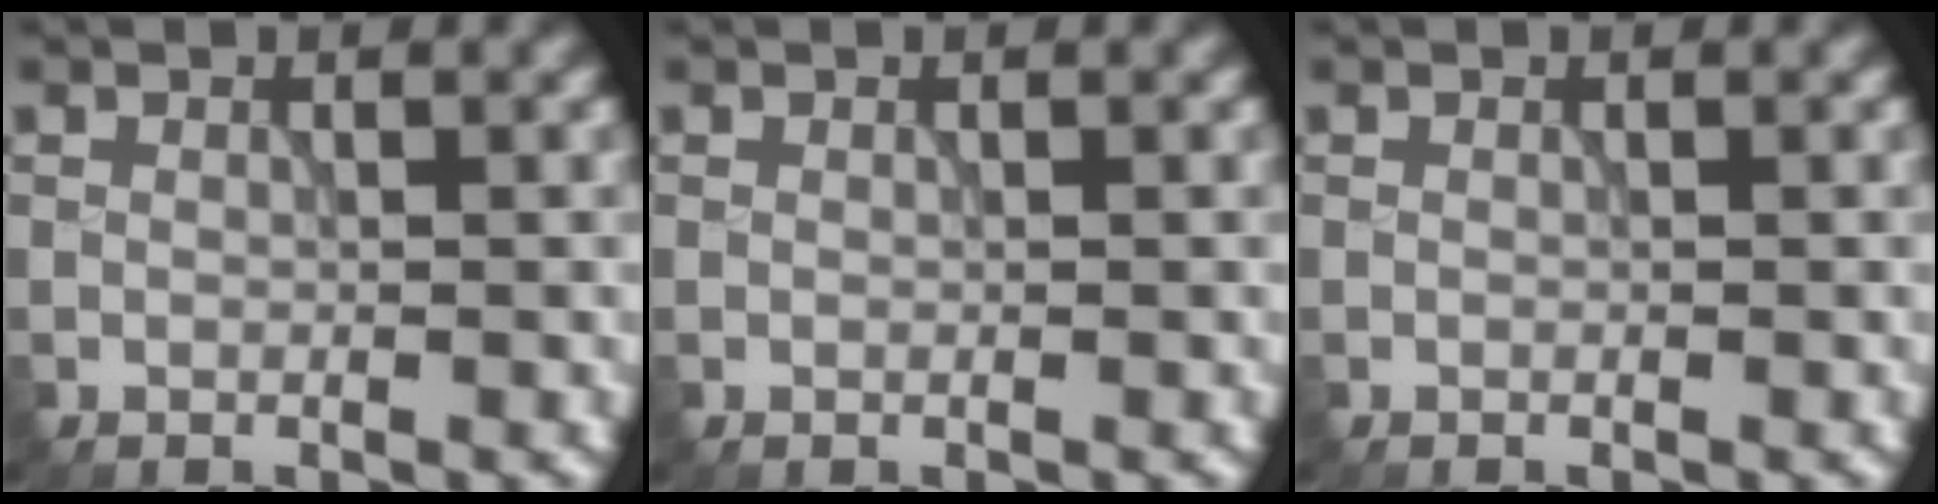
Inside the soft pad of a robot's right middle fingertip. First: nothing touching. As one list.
[{"total": 0.0}, {"total": 0.0}]